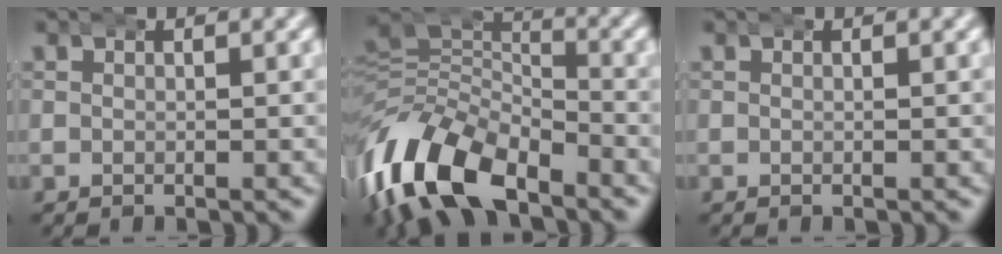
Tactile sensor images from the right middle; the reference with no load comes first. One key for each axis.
{"total": 11.5, "fx": -4.3, "fy": 8.2, "fz": 6.8, "tx": -0.163, "ty": -0.037, "tz": -0.067}
{"total": 0.0}